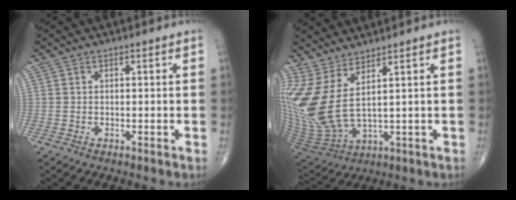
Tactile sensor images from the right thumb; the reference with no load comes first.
{"total": 13.0, "force": [4.1, 3.7, 11.8], "torque": [-0.288, -0.040, 0.101]}